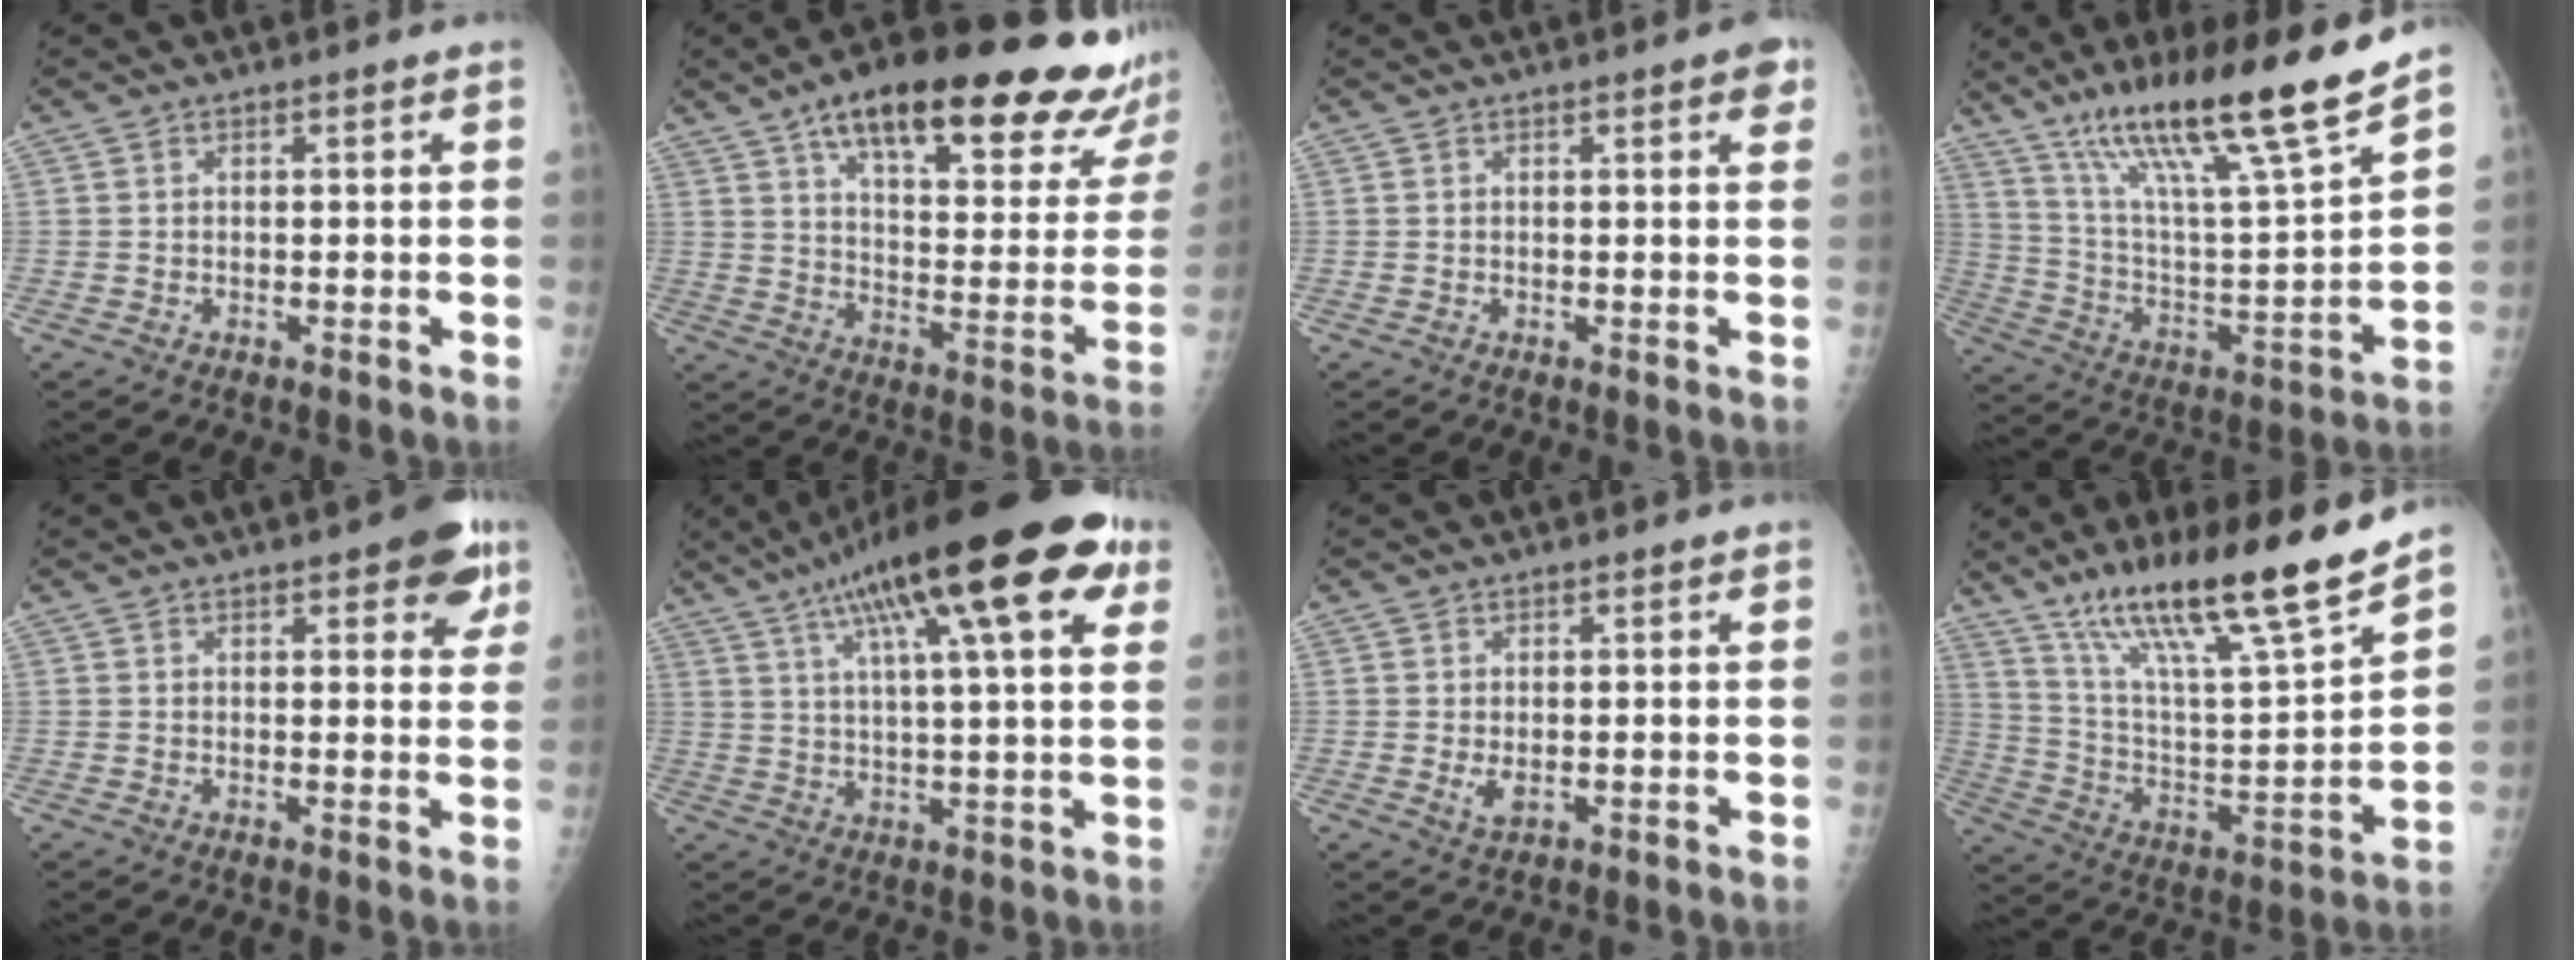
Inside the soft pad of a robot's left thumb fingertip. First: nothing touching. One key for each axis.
{"total": 31.3, "fx": 21.1, "fy": 9.0, "fz": 21.3, "tx": -0.271, "ty": -0.056, "tz": 0.292}
{"total": 2.7, "fx": 1.4, "fy": 0.7, "fz": 2.2, "tx": -0.020, "ty": -0.001, "tz": 0.012}
{"total": 23.3, "fx": 16.6, "fy": 1.9, "fz": 16.3, "tx": -0.252, "ty": -0.067, "tz": 0.291}
{"total": 8.0, "fx": 4.4, "fy": 3.1, "fz": 5.9, "tx": -0.041, "ty": -0.014, "tz": 0.047}
{"total": 24.8, "fx": 12.5, "fy": 6.1, "fz": 20.5, "tx": -0.312, "ty": 0.003, "tz": 0.188}
{"total": 2.2, "fx": 0.2, "fy": 1.2, "fz": 1.9, "tx": -0.031, "ty": -0.007, "tz": 0.007}
{"total": 23.2, "fx": 16.8, "fy": 2.8, "fz": 15.8, "tx": -0.245, "ty": -0.068, "tz": 0.297}